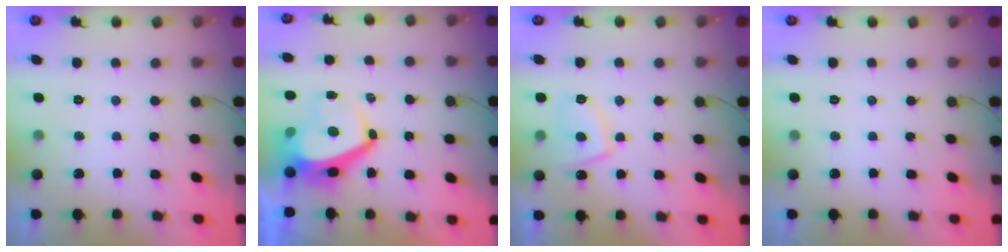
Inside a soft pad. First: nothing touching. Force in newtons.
{"total": 7.2, "press": 7.2, "slide": 1.1}
{"total": 7.9, "press": 7.8, "slide": 1.2}
{"total": 0.0}